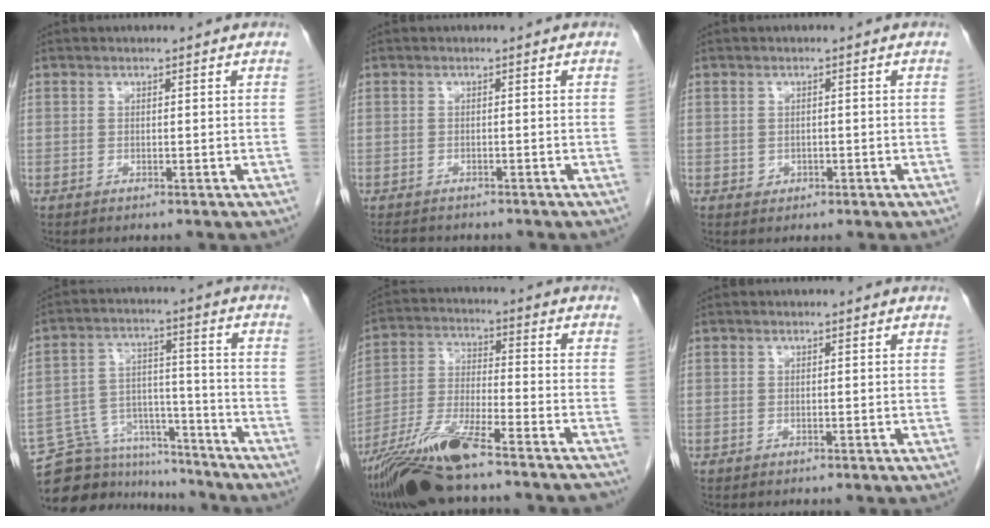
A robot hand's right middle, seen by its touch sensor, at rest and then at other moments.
{"total": 3.8, "force": [-3.3, 1.6, 1.1], "torque": [-0.021, -0.004, -0.043]}
{"total": 1.1, "force": [-0.3, 1.0, 0.4], "torque": [-0.009, 0.003, 0.001]}
{"total": 13.7, "force": [-12.8, 4.6, 1.4], "torque": [-0.026, 0.052, -0.206]}
{"total": 16.7, "force": [-13.3, 1.6, 9.9], "torque": [-0.192, -0.018, -0.238]}
{"total": 0.0}